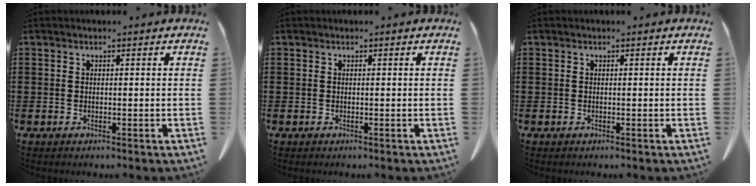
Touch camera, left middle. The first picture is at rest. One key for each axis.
{"total": 0.0}
{"total": 0.0}